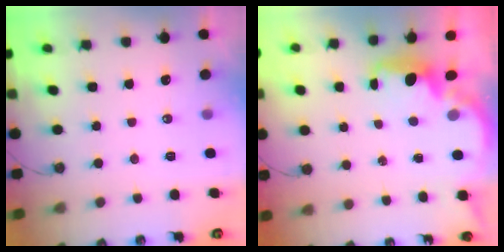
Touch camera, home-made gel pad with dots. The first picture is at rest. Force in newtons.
{"total": 2.3, "press": 2.1, "slide": 0.9}